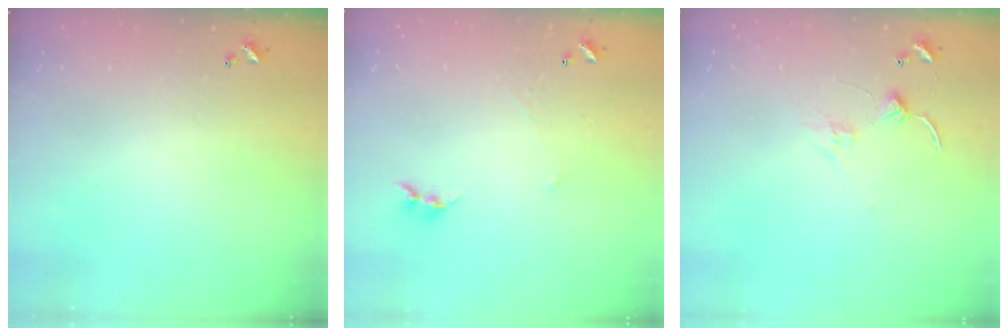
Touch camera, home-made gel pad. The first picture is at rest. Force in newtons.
{"total": 0.0}
{"total": 0.6, "press": 0.5, "slide": 0.3}